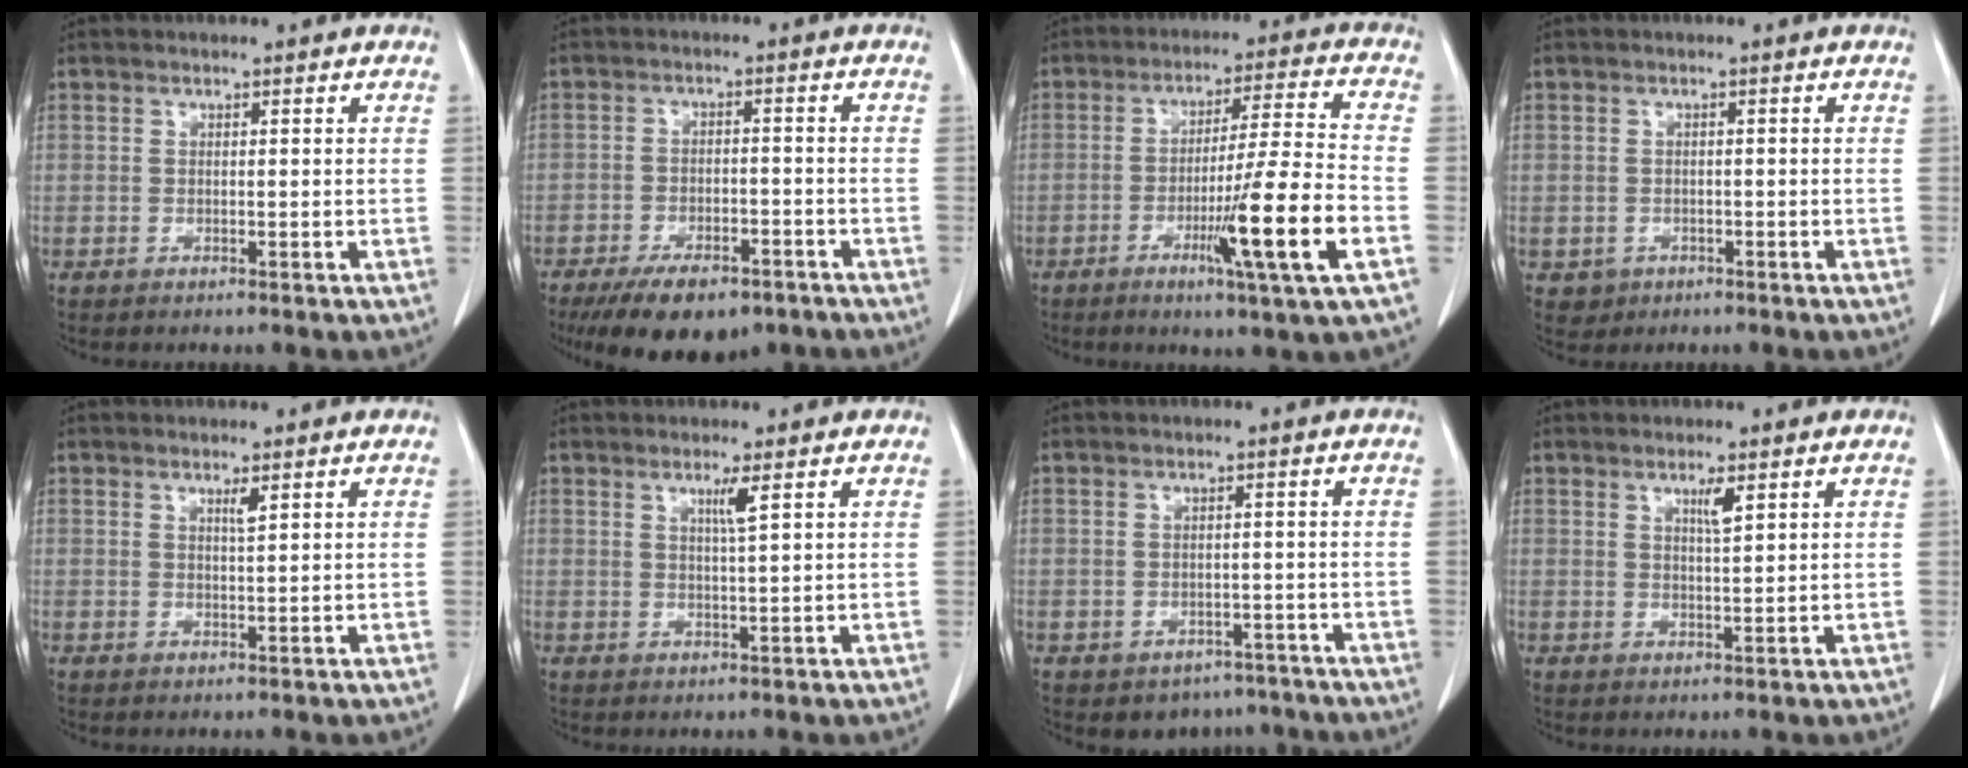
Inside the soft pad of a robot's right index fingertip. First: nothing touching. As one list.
[{"total": 11.8, "force": [-8.5, 4.8, 6.6], "torque": [-0.102, -0.007, -0.128]}, {"total": 13.6, "force": [-4.9, -1.5, 12.6], "torque": [-0.209, -0.019, -0.084]}, {"total": 2.4, "force": [-0.8, 2.2, 0.2], "torque": [0.004, 0.008, -0.006]}, {"total": 1.2, "force": [0.7, -0.1, 1.0], "torque": [-0.019, -0.005, 0.013]}, {"total": 2.2, "force": [1.1, -0.5, 1.8], "torque": [-0.035, -0.006, 0.021]}, {"total": 5.2, "force": [-3.9, 3.3, 0.6], "torque": [0.010, 0.015, -0.048]}, {"total": 2.2, "force": [1.2, 0.1, 1.9], "torque": [-0.036, -0.004, 0.022]}]